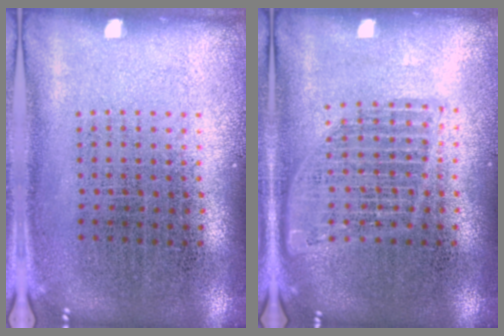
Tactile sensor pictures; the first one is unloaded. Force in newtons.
{"total": 1.5, "press": 1.4, "slide": 0.7}